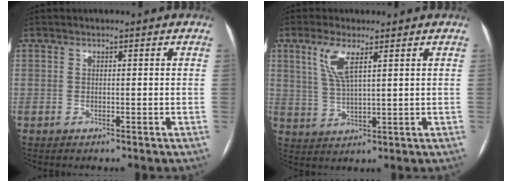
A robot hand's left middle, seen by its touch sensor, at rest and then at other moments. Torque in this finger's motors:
{"motor_torque": [0.74, -0.38, 0.16, 0.03]}